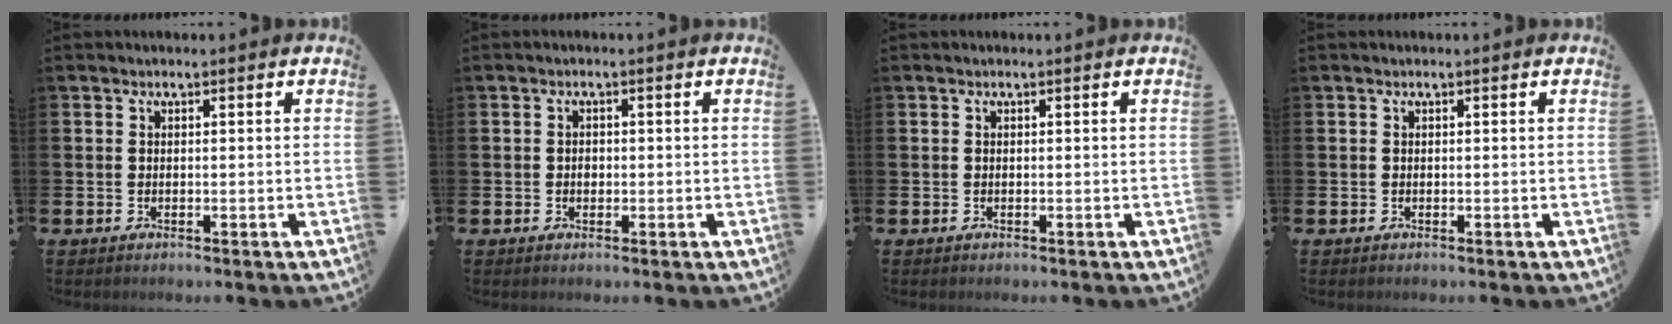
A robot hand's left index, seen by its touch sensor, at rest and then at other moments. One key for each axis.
{"total": 1.0, "fx": 0.0, "fy": 0.9, "fz": 0.5, "tx": 0.005, "ty": 0.000, "tz": -0.005}
{"total": 0.0}
{"total": 0.0}